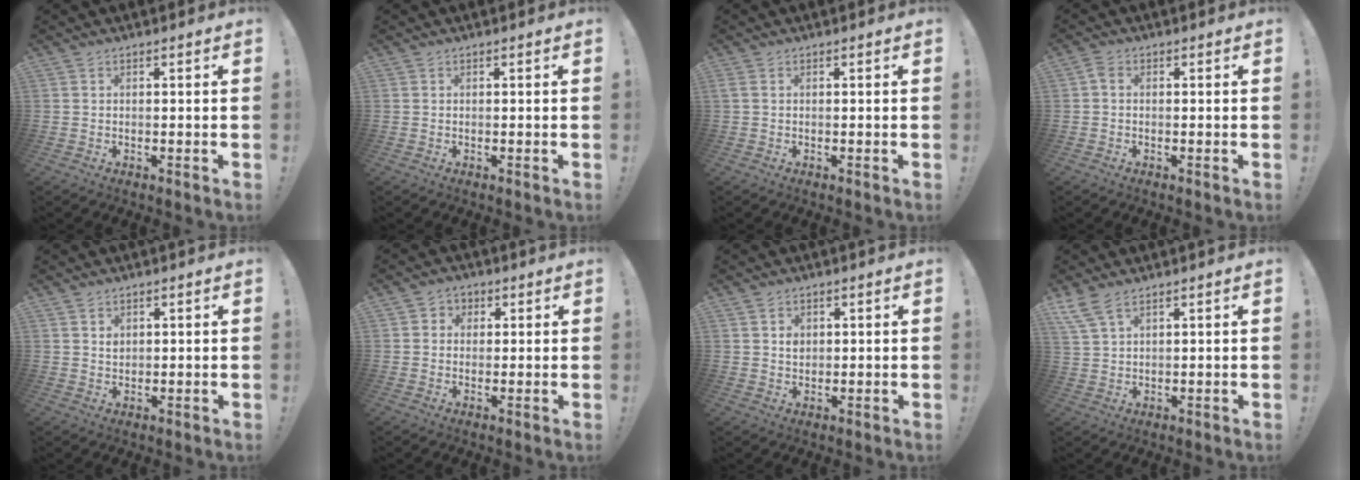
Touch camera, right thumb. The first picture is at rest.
{"total": 0.0}
{"total": 1.0, "force": [0.2, 0.2, 0.9], "torque": [-0.017, -0.001, 0.006]}
{"total": 1.4, "force": [0.0, 1.0, 1.0], "torque": [-0.020, 0.005, -0.001]}
{"total": 1.7, "force": [1.2, 1.1, 0.6], "torque": [0.001, -0.010, 0.019]}
{"total": 2.2, "force": [0.0, 2.0, 1.0], "torque": [-0.010, 0.004, 0.000]}
{"total": 2.1, "force": [0.9, 1.7, 0.7], "torque": [0.006, -0.008, 0.012]}
{"total": 5.7, "force": [4.1, 1.7, 3.6], "torque": [-0.076, -0.013, 0.079]}